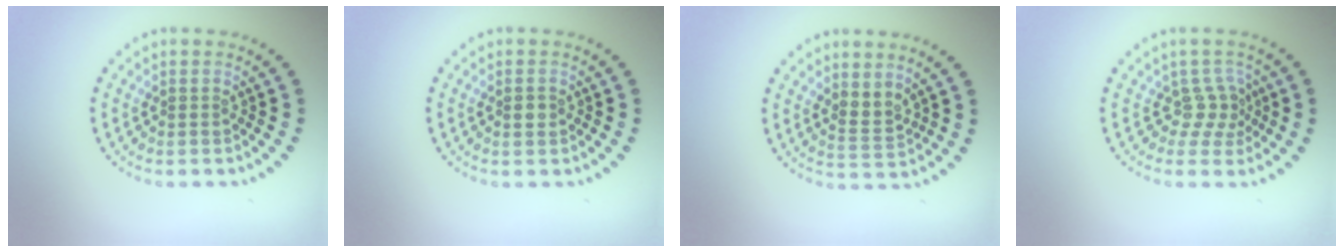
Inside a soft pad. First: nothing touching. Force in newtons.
{"total": 1.2, "press": 1.2, "slide": 0.2}
{"total": 1.8, "press": 1.5, "slide": 1.0}
{"total": 2.2, "press": 1.6, "slide": 1.6}